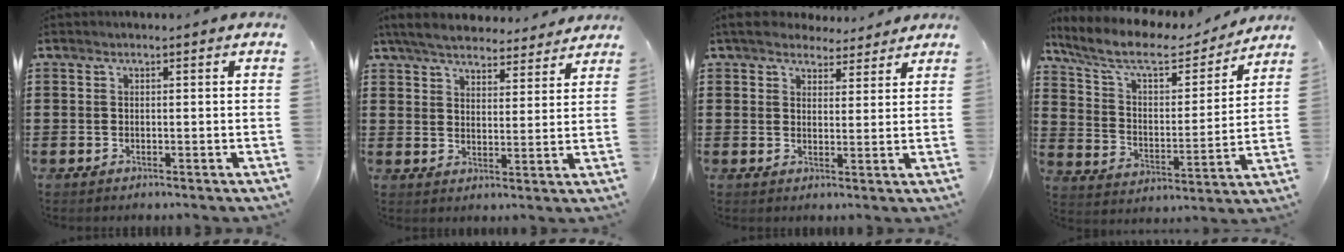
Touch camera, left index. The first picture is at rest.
{"total": 5.9, "force": [5.5, 1.1, 1.6], "torque": [-0.054, -0.021, 0.100]}
{"total": 5.0, "force": [4.4, 1.9, 1.3], "torque": [-0.041, -0.005, 0.083]}
{"total": 9.3, "force": [7.7, 2.3, 4.7], "torque": [-0.123, -0.039, 0.128]}